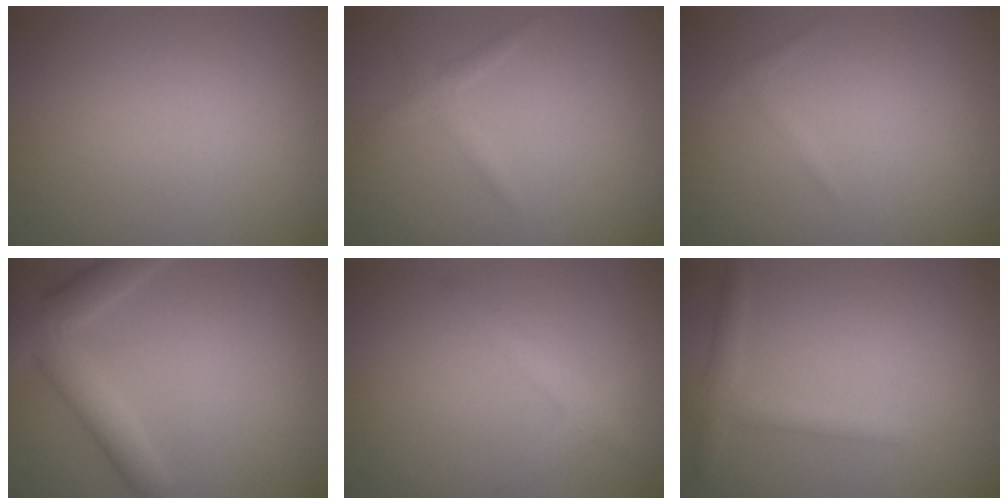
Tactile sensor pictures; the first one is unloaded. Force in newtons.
{"total": 1.3, "press": 1.3, "slide": 0.0}
{"total": 0.5, "press": 0.5, "slide": 0.1}
{"total": 4.4, "press": 4.4, "slide": 0.3}
{"total": 2.2, "press": 2.2, "slide": 0.0}
{"total": 2.0, "press": 2.0, "slide": 0.1}